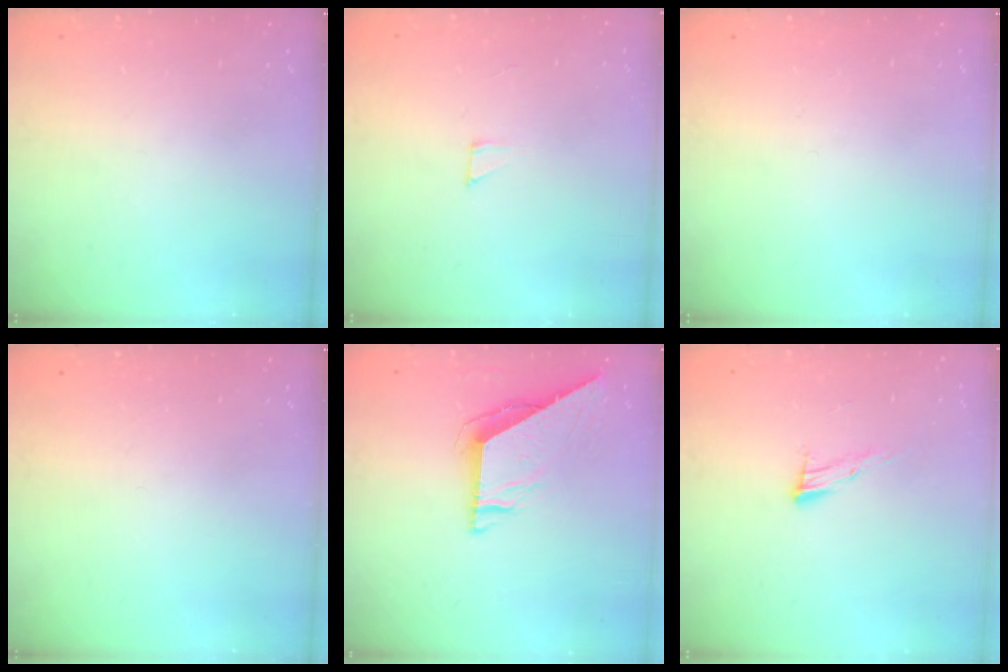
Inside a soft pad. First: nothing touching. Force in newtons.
{"total": 1.9, "press": 1.9, "slide": 0.1}
{"total": 0.0}
{"total": 0.0}
{"total": 7.2, "press": 7.2, "slide": 0.5}
{"total": 8.3, "press": 8.2, "slide": 1.3}